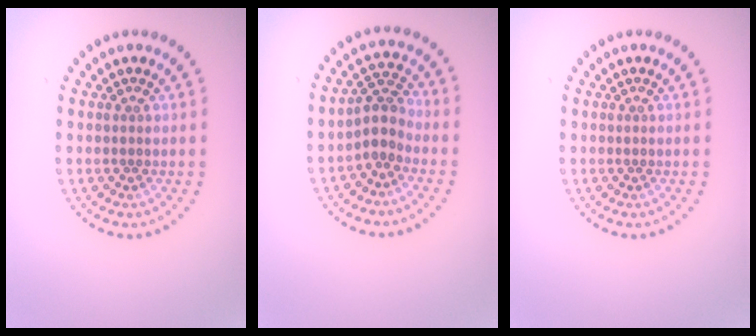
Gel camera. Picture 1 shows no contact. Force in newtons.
{"total": 2.6, "press": 2.0, "slide": 1.6}
{"total": 0.0}